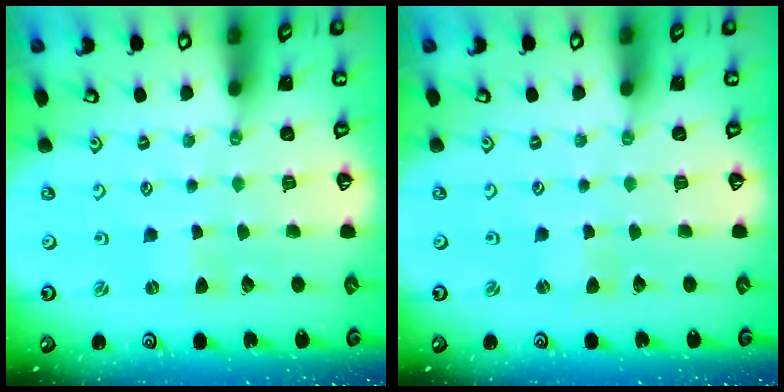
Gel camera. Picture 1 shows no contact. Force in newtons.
{"total": 1.0, "press": 0.9, "slide": 0.2}